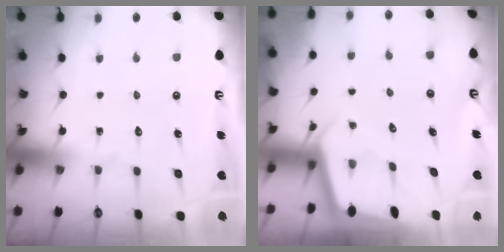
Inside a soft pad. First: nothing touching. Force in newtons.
{"total": 1.8, "press": 1.8, "slide": 0.1}